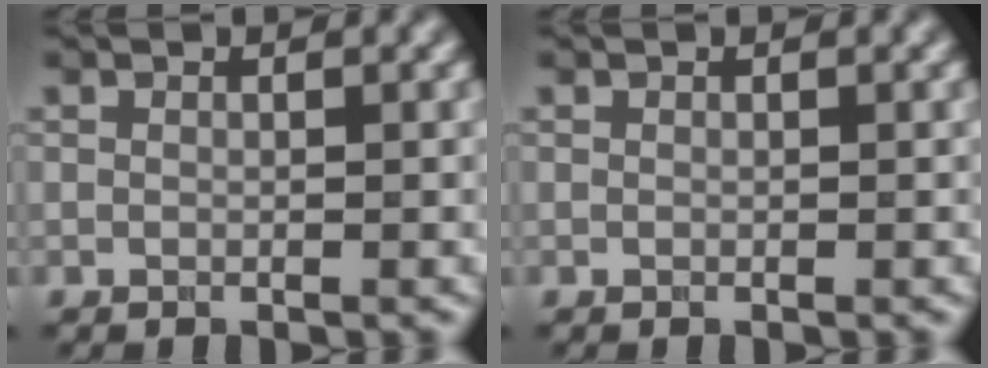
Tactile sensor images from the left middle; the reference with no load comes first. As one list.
[{"total": 0.0}]